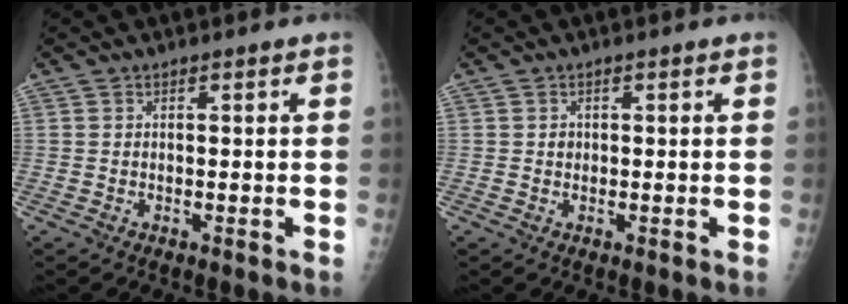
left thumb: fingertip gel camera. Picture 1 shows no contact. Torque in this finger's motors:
{"motor_torque": [0.23, 0.00, -0.02, -0.02, 0.00]}